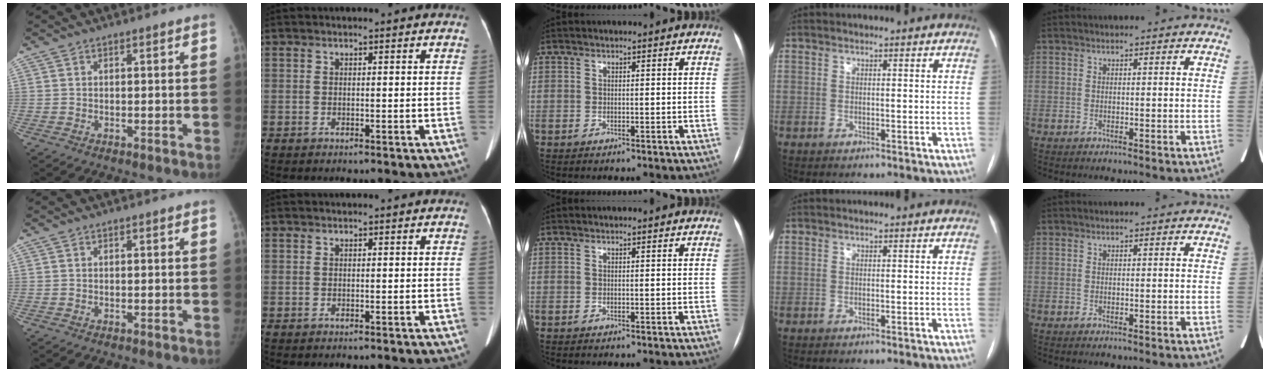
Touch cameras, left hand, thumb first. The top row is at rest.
{}